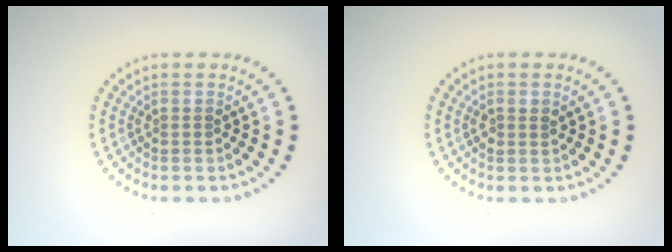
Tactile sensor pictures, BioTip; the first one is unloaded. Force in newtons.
{"total": 0.9, "press": 0.9, "slide": 0.3}